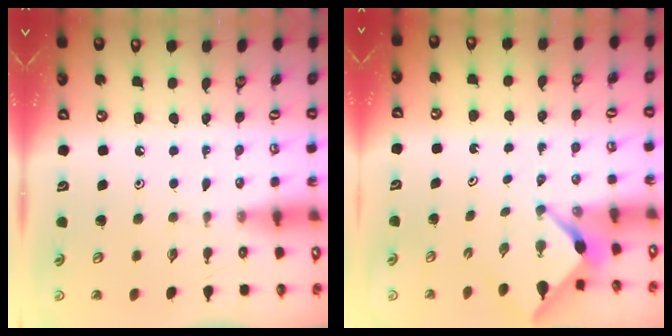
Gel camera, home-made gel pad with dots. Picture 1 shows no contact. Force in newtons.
{"total": 2.7, "press": 2.6, "slide": 0.3}